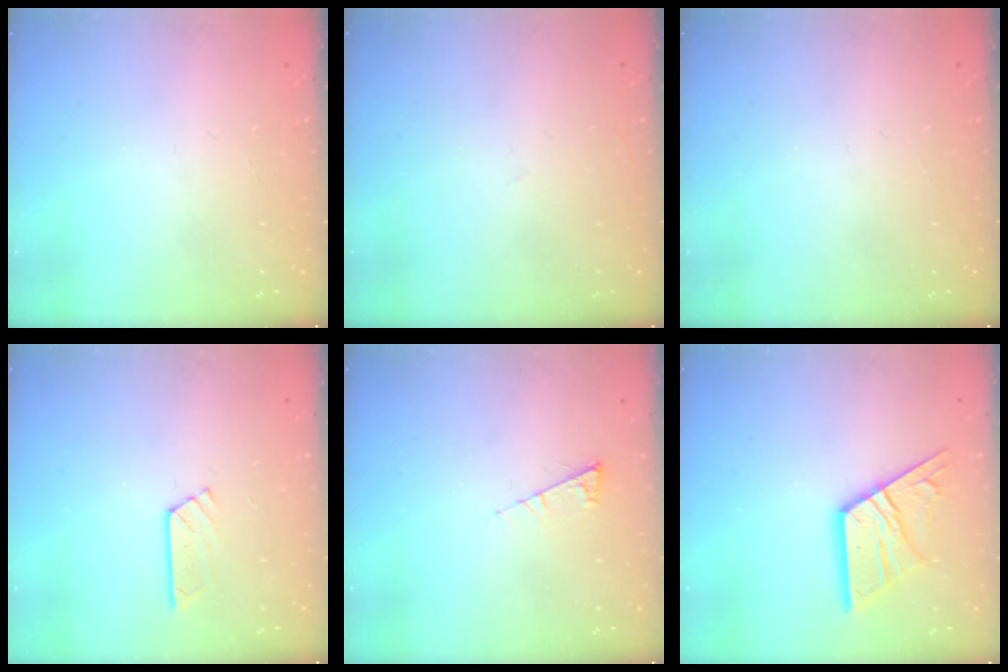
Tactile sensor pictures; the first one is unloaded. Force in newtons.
{"total": 2.5, "press": 2.5, "slide": 0.3}
{"total": 0.0}
{"total": 3.9, "press": 3.9, "slide": 0.4}
{"total": 5.5, "press": 5.4, "slide": 0.8}
{"total": 15.4, "press": 15.3, "slide": 1.5}